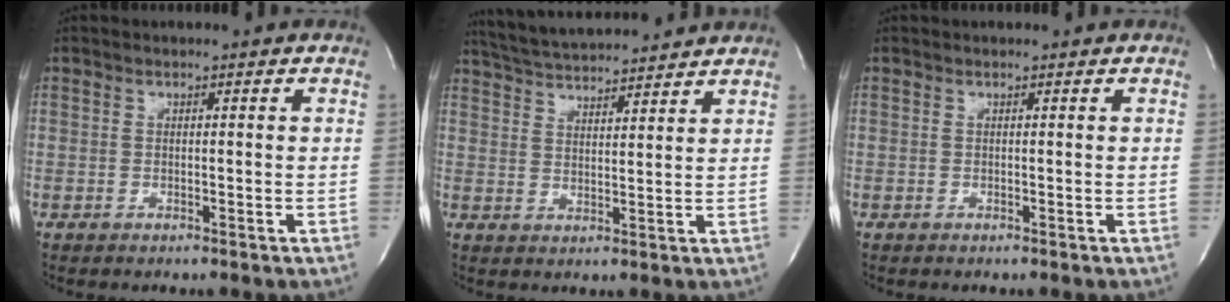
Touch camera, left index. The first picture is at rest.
{"total": 12.4, "force": [11.6, 0.9, 4.2], "torque": [-0.085, 0.020, 0.181]}
{"total": 0.0}